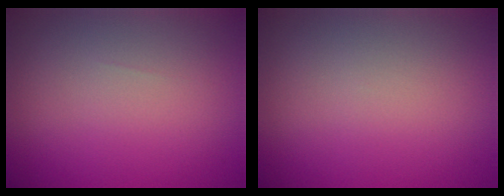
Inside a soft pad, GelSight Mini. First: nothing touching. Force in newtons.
{"total": 0.0}